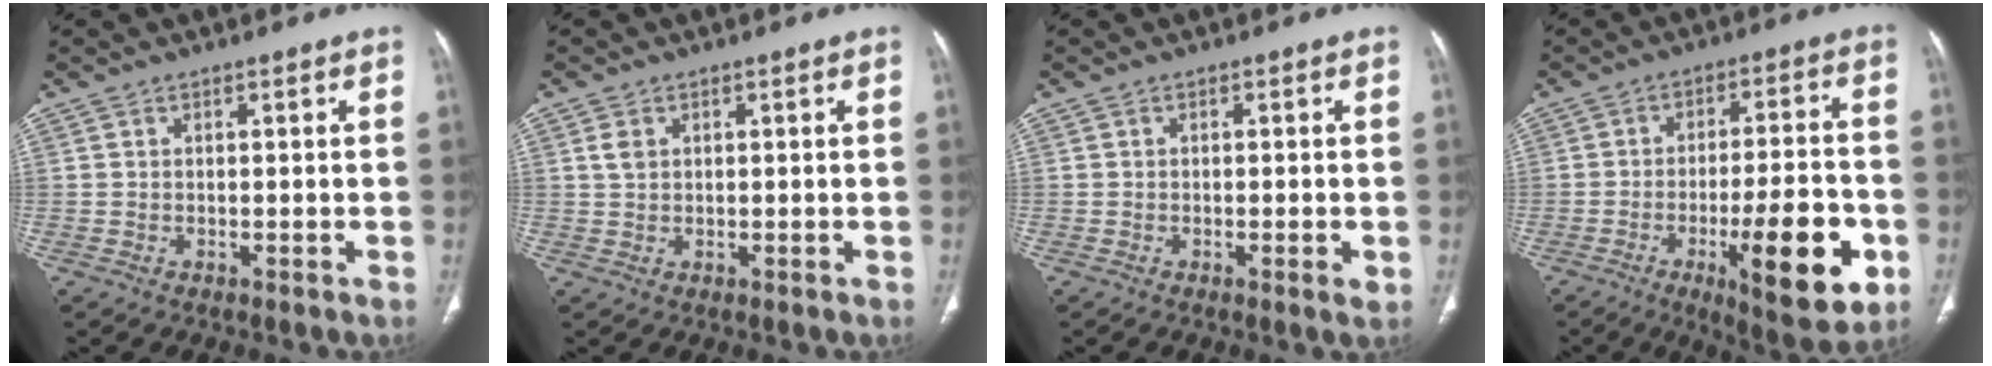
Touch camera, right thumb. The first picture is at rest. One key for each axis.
{"total": 2.1, "fx": 0.8, "fy": 1.5, "fz": 1.2, "tx": -0.017, "ty": 0.003, "tz": 0.020}
{"total": 2.1, "fx": -0.5, "fy": 0.4, "fz": 2.0, "tx": -0.031, "ty": -0.005, "tz": -0.007}
{"total": 18.0, "fx": -6.3, "fy": 5.0, "fz": 16.1, "tx": -0.223, "ty": 0.015, "tz": -0.082}